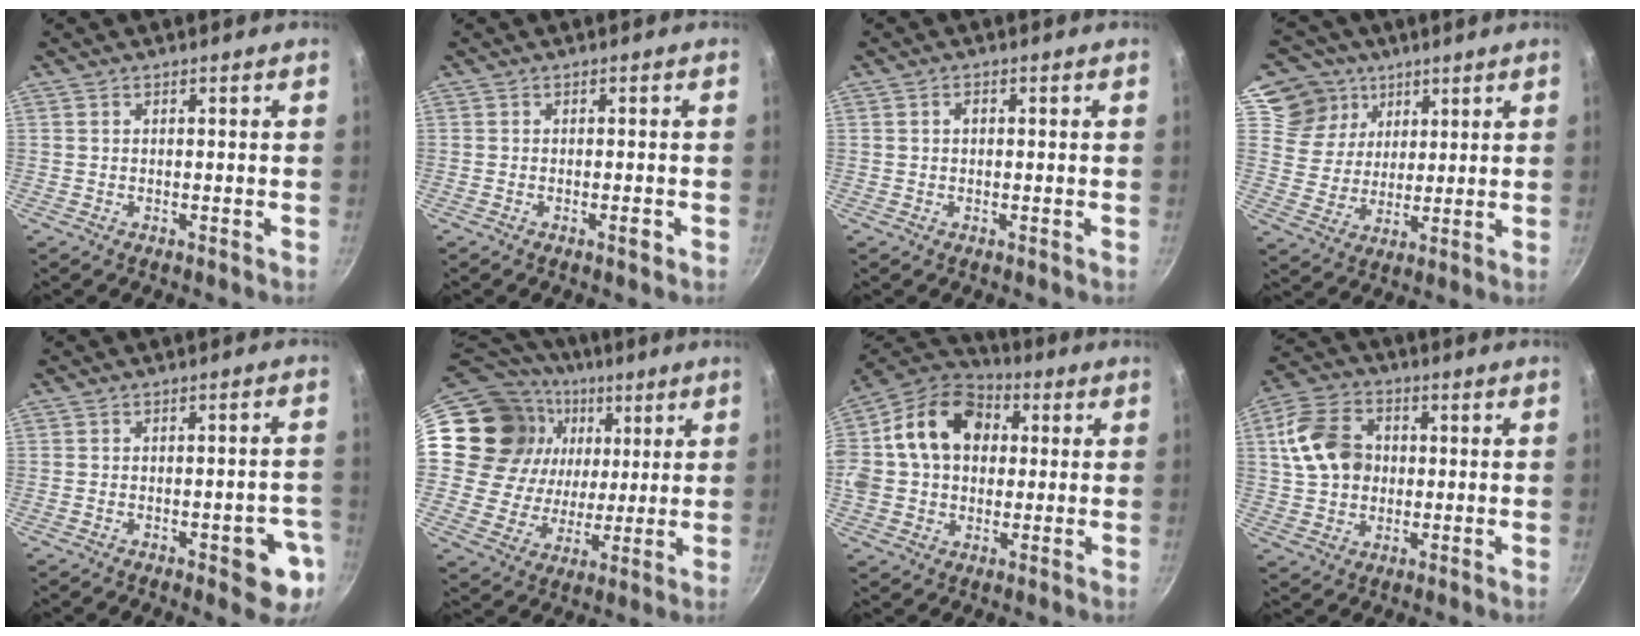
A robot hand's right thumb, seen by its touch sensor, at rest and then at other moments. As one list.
[{"total": 1.4, "force": [-0.7, 0.3, 1.1], "torque": [-0.018, 0.008, -0.011]}, {"total": 1.3, "force": [0.2, 0.9, 0.9], "torque": [-0.013, 0.004, 0.002]}, {"total": 11.9, "force": [6.2, 9.7, 2.8], "torque": [-0.020, -0.023, 0.110]}, {"total": 8.3, "force": [-3.2, 3.4, 6.9], "torque": [-0.053, 0.016, -0.035]}, {"total": 23.9, "force": [6.9, 19.9, 11.4], "torque": [-0.201, 0.019, 0.127]}, {"total": 19.2, "force": [3.4, 14.6, 12.0], "torque": [-0.200, 0.039, 0.041]}, {"total": 12.5, "force": [1.8, 9.8, 7.7], "torque": [-0.123, 0.012, 0.023]}]